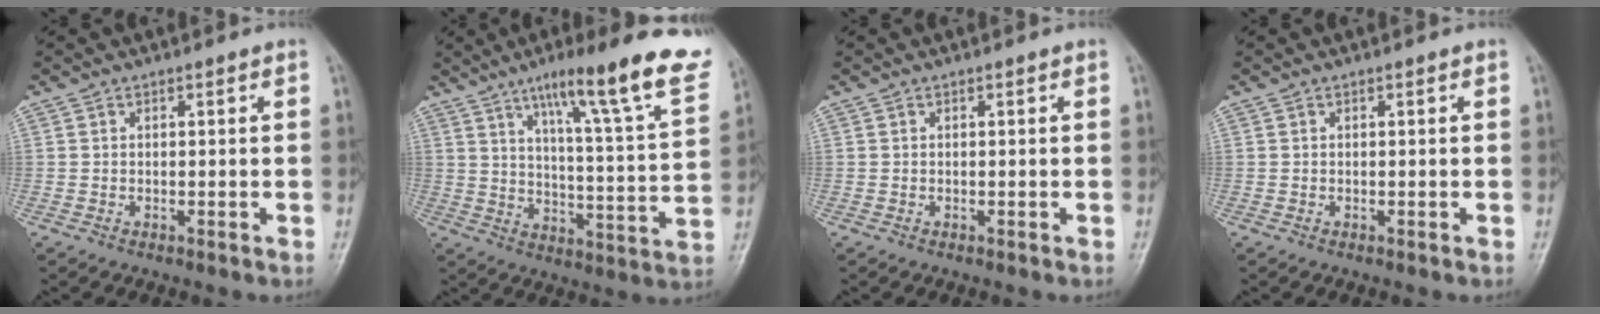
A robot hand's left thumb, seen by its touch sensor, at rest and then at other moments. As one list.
[{"total": 22.4, "force": [13.8, 2.5, 17.4], "torque": [-0.229, -0.048, 0.198]}, {"total": 0.0}, {"total": 0.0}]